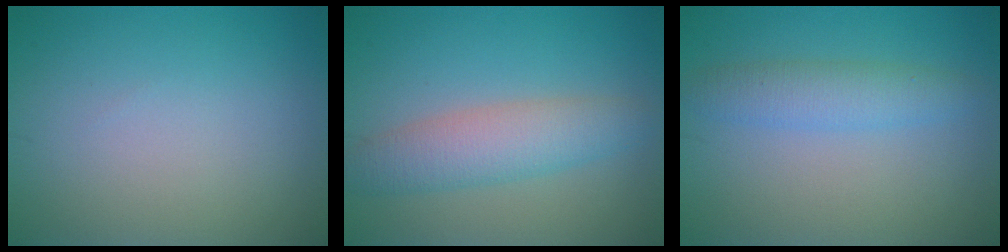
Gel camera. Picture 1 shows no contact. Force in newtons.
{"total": 4.3, "press": 4.3, "slide": 0.1}
{"total": 2.9, "press": 2.9, "slide": 0.1}